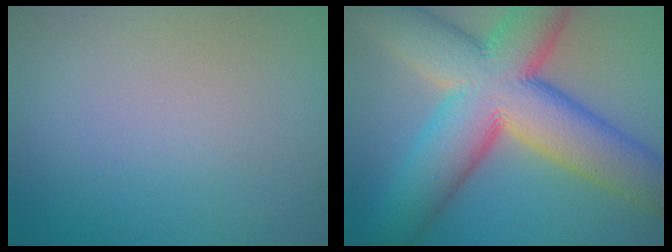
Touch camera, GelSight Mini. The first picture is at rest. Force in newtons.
{"total": 15.3, "press": 15.2, "slide": 0.9}